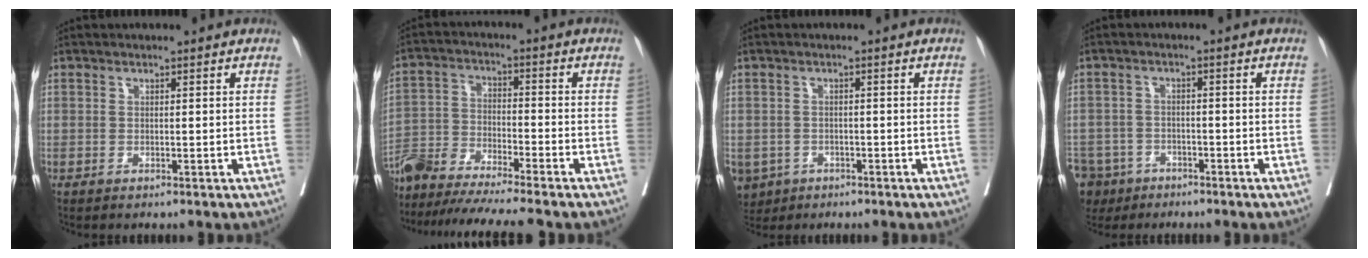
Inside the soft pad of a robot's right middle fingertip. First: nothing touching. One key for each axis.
{"total": 16.0, "fx": -14.6, "fy": -0.9, "fz": 6.5, "tx": -0.124, "ty": -0.011, "tz": -0.259}
{"total": 6.5, "fx": -3.5, "fy": 5.2, "fz": 1.8, "tx": -0.044, "ty": 0.000, "tz": -0.052}
{"total": 11.2, "fx": -7.1, "fy": 8.2, "fz": 2.7, "tx": -0.094, "ty": -0.007, "tz": -0.113}